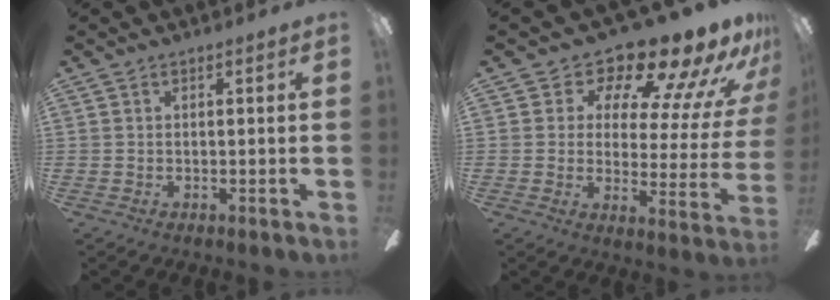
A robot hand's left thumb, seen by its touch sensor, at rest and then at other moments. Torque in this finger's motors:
{"motor_torque": [0.50, 0.58, 1.08, -1.69, 0.07]}